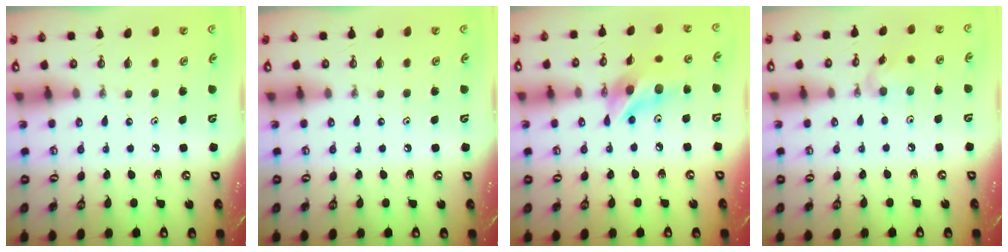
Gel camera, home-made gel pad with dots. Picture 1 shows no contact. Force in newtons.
{"total": 0.0}
{"total": 13.2, "press": 13.1, "slide": 0.9}
{"total": 7.8, "press": 7.8, "slide": 0.2}